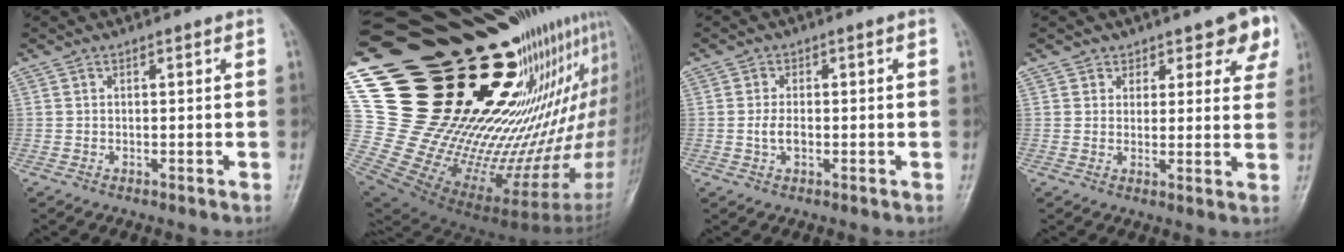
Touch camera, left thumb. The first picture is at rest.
{"total": 46.2, "force": [28.7, 12.8, 33.9], "torque": [-0.440, -0.117, 0.479]}
{"total": 2.8, "force": [-0.5, 1.8, 2.1], "torque": [-0.038, 0.009, -0.010]}
{"total": 7.6, "force": [4.9, 4.9, 2.9], "torque": [0.017, -0.025, 0.051]}